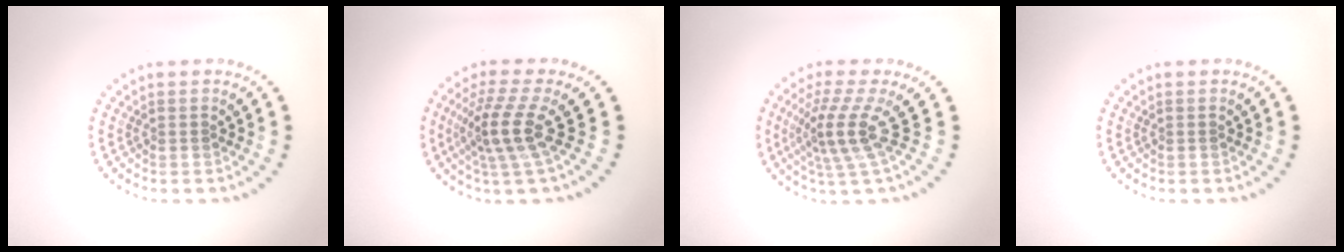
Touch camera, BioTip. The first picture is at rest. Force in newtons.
{"total": 4.1, "press": 3.1, "slide": 2.8}
{"total": 3.9, "press": 2.7, "slide": 2.9}
{"total": 0.0}